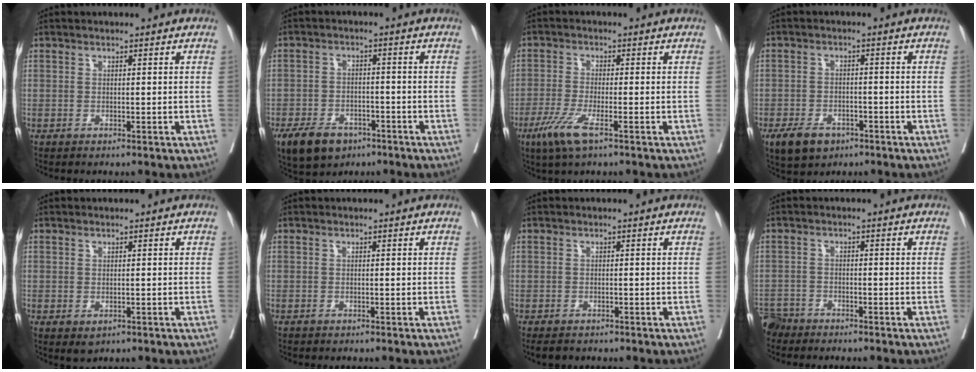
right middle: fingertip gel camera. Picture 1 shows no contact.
{"total": 8.2, "force": [-5.3, 4.8, 4.0], "torque": [-0.072, -0.001, -0.083]}
{"total": 5.6, "force": [-3.2, 0.6, 4.6], "torque": [-0.101, -0.015, -0.061]}
{"total": 5.8, "force": [-3.6, 3.5, 2.9], "torque": [-0.055, -0.002, -0.053]}
{"total": 1.3, "force": [-0.3, 0.9, 1.0], "torque": [-0.014, -0.004, 0.004]}
{"total": 0.0}
{"total": 2.0, "force": [-1.7, 0.9, 0.7], "torque": [-0.013, -0.005, -0.022]}
{"total": 3.8, "force": [-3.6, 1.1, -0.4], "torque": [0.010, -0.006, -0.070]}